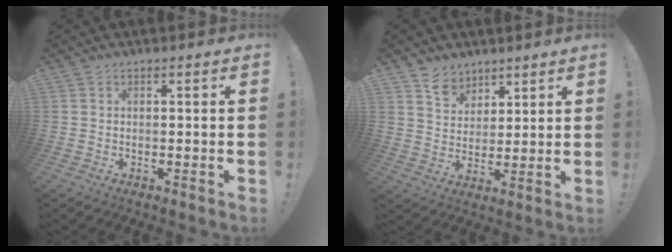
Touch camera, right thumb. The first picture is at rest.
{"total": 7.4, "force": [5.7, 4.6, 0.9], "torque": [-0.019, -0.042, 0.109]}